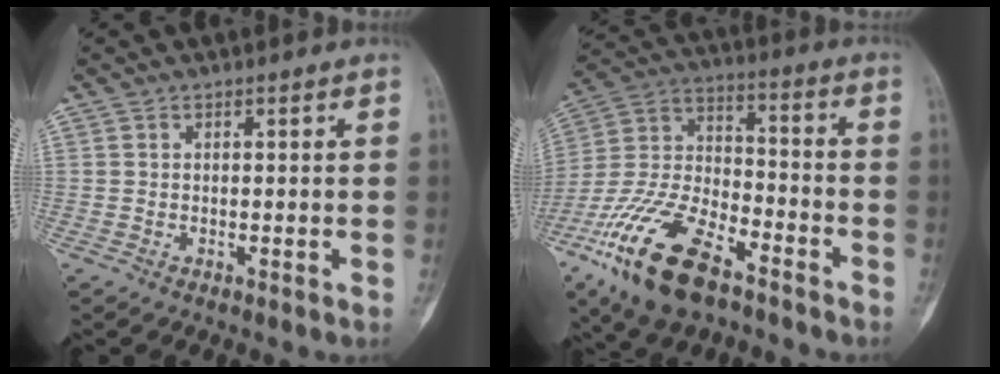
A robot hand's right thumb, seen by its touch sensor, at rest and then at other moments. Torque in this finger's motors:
{"motor_torque": [0.52, 0.40, 1.75, -1.02, 0.40]}